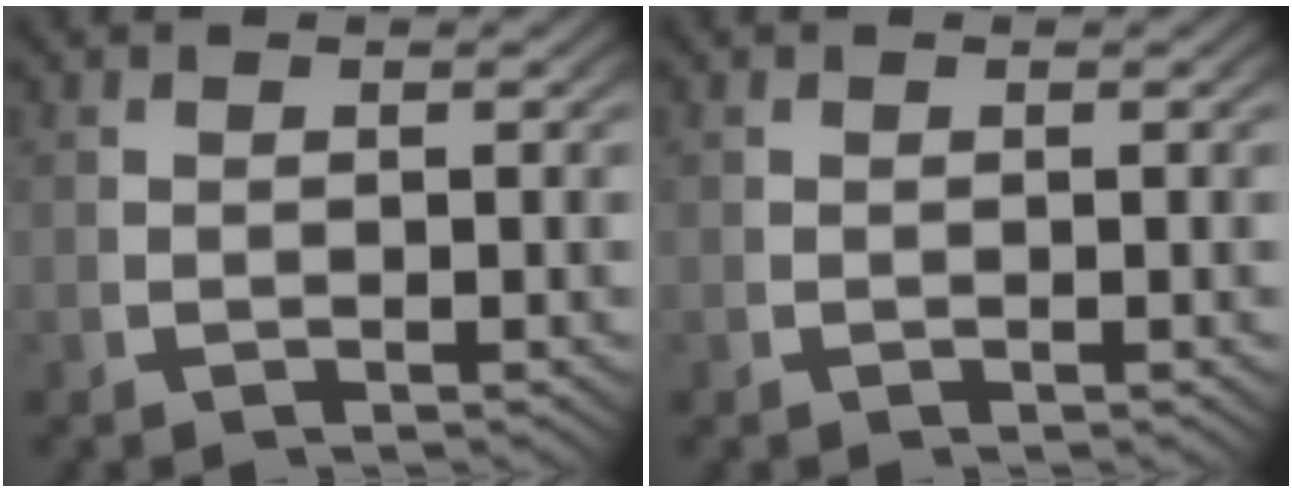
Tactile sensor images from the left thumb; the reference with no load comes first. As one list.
[{"total": 0.0}]